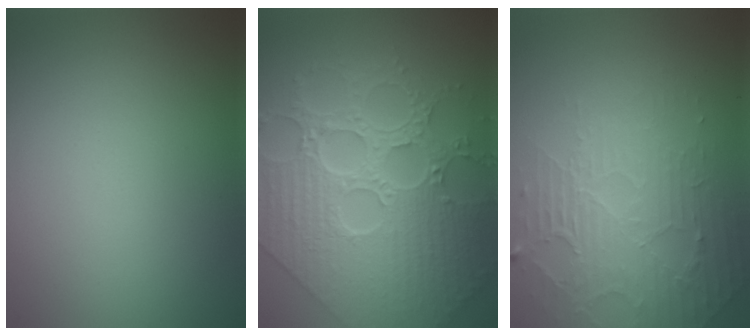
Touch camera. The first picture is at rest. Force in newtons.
{"total": 9.3, "press": 7.0, "slide": 6.1}
{"total": 5.6, "press": 3.5, "slide": 4.4}